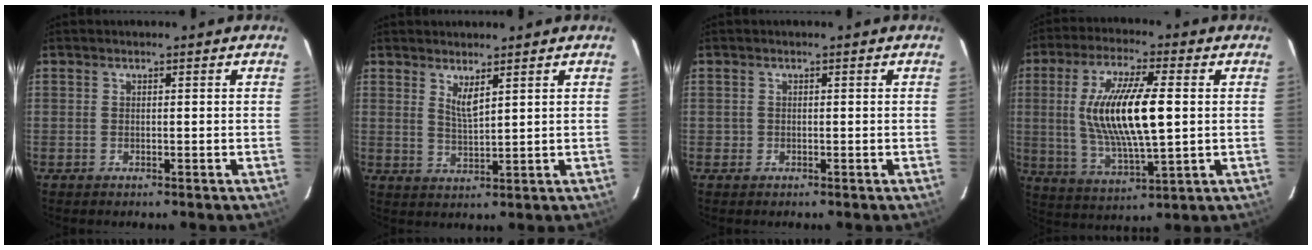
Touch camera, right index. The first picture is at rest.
{"total": 3.1, "force": [1.9, 0.5, 2.4], "torque": [-0.043, -0.008, 0.033]}
{"total": 0.8, "force": [-0.3, 0.8, 0.0], "torque": [0.001, 0.000, -0.004]}
{"total": 16.0, "force": [1.5, 4.2, 15.4], "torque": [-0.292, -0.003, 0.036]}